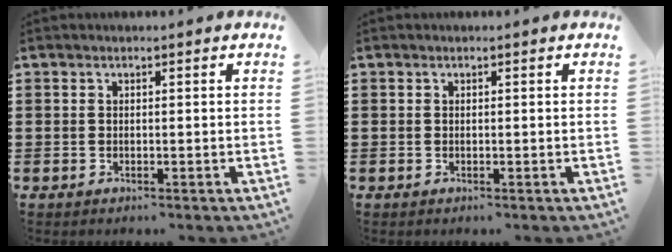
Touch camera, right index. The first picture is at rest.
{"total": 0.0}